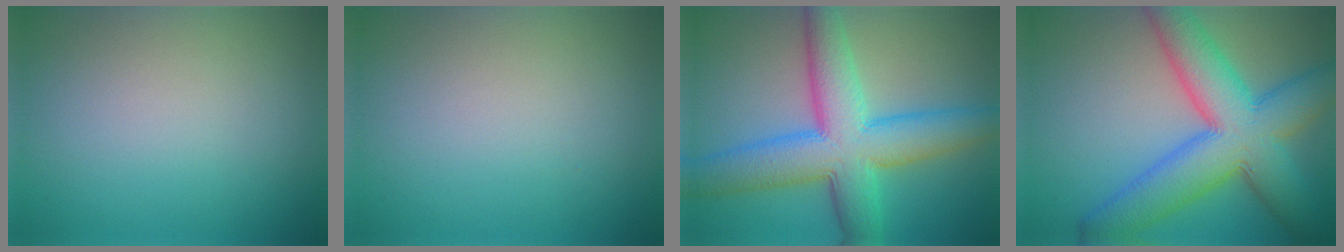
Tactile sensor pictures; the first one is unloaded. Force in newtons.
{"total": 0.0}
{"total": 9.8, "press": 9.8, "slide": 0.3}
{"total": 11.0, "press": 11.0, "slide": 0.3}